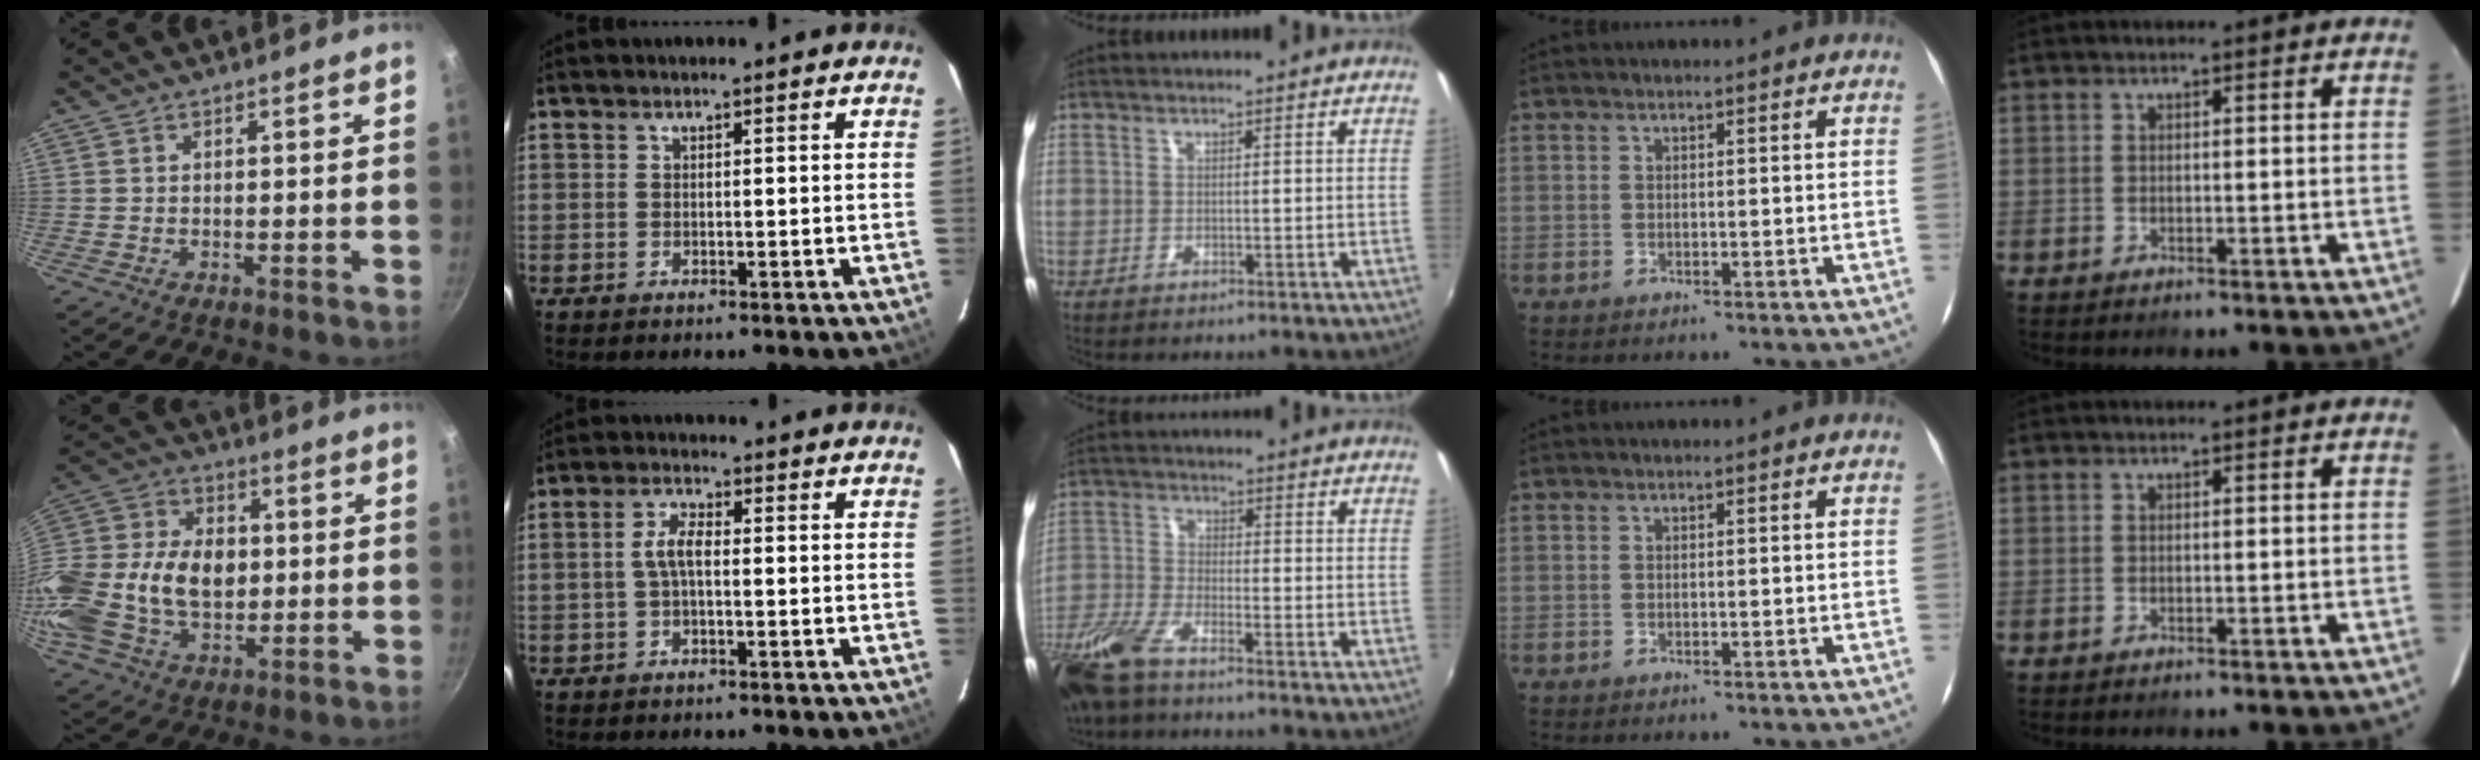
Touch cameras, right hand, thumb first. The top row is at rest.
{"thumb": {"total": 24.3, "force": [-0.6, 17.1, 17.2], "torque": [-0.341, 0.029, -0.013]}, "index": {"total": 3.9, "force": [-0.3, 1.5, 3.6], "torque": [-0.075, 0.010, -0.005]}, "middle": {"total": 11.3, "force": [-8.6, 2.7, 6.8], "torque": [-0.162, -0.023, -0.178]}}